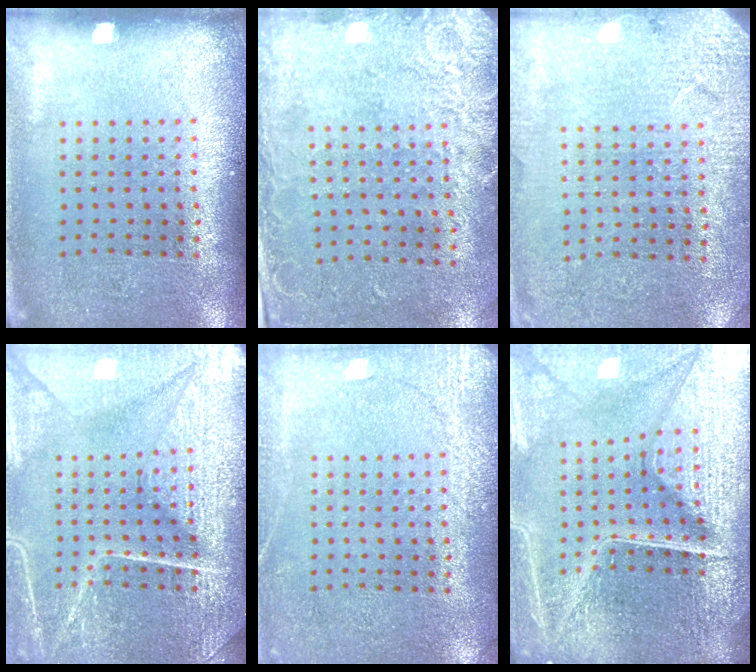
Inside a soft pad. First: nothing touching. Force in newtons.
{"total": 2.5, "press": 1.9, "slide": 1.6}
{"total": 2.7, "press": 2.7, "slide": 0.1}
{"total": 6.9, "press": 6.8, "slide": 0.8}
{"total": 3.5, "press": 3.4, "slide": 0.5}
{"total": 7.1, "press": 6.2, "slide": 3.4}